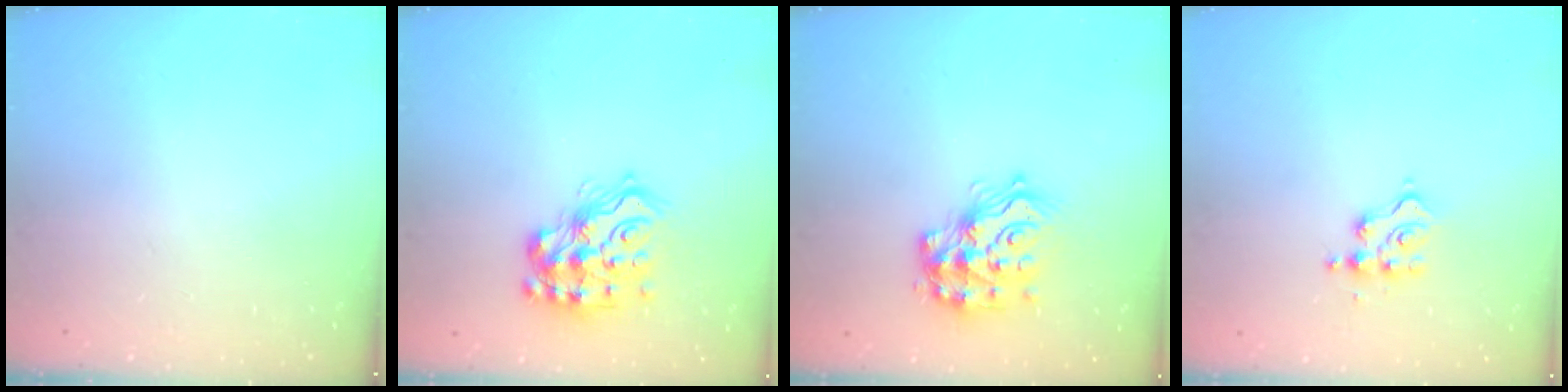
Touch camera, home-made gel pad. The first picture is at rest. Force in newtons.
{"total": 16.1, "press": 16.1, "slide": 1.1}
{"total": 17.9, "press": 17.9, "slide": 1.0}
{"total": 6.6, "press": 6.6, "slide": 0.3}